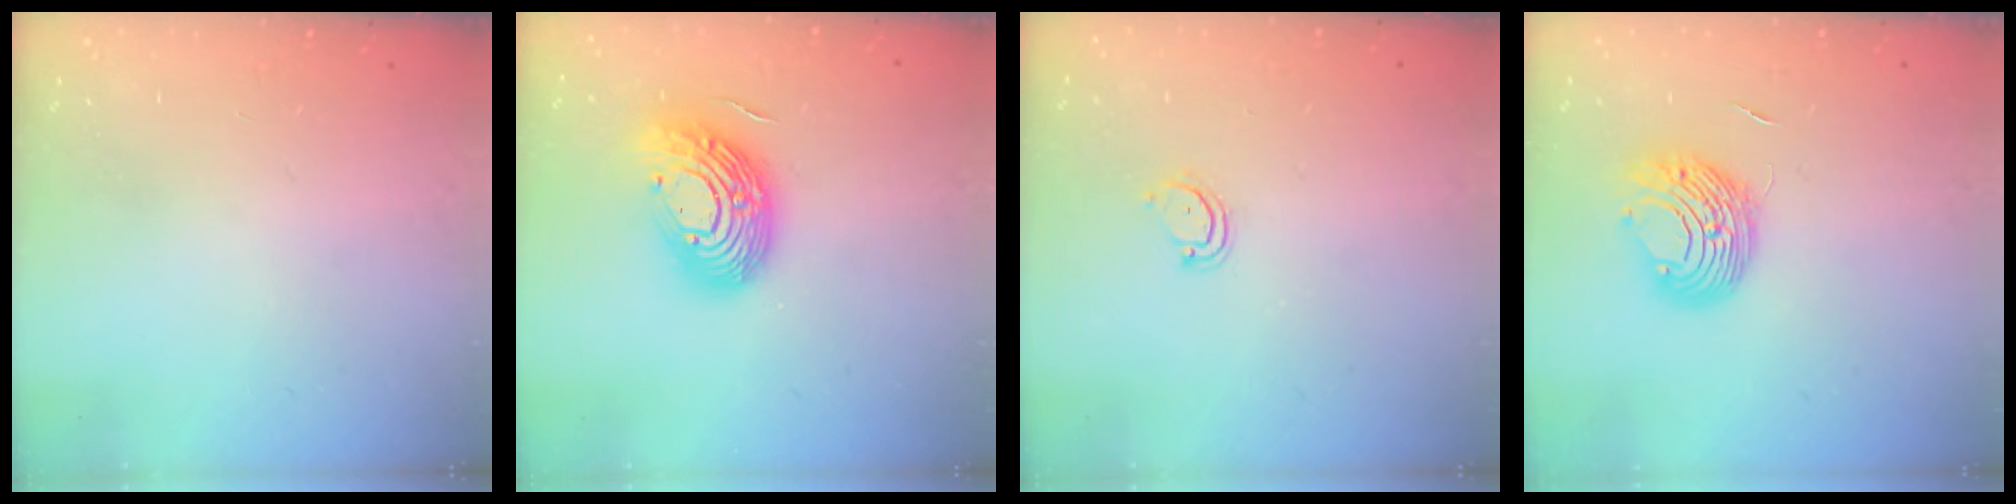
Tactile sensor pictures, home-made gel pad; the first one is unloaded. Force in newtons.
{"total": 17.0, "press": 16.9, "slide": 1.2}
{"total": 2.5, "press": 2.5, "slide": 0.1}
{"total": 9.4, "press": 9.3, "slide": 1.0}